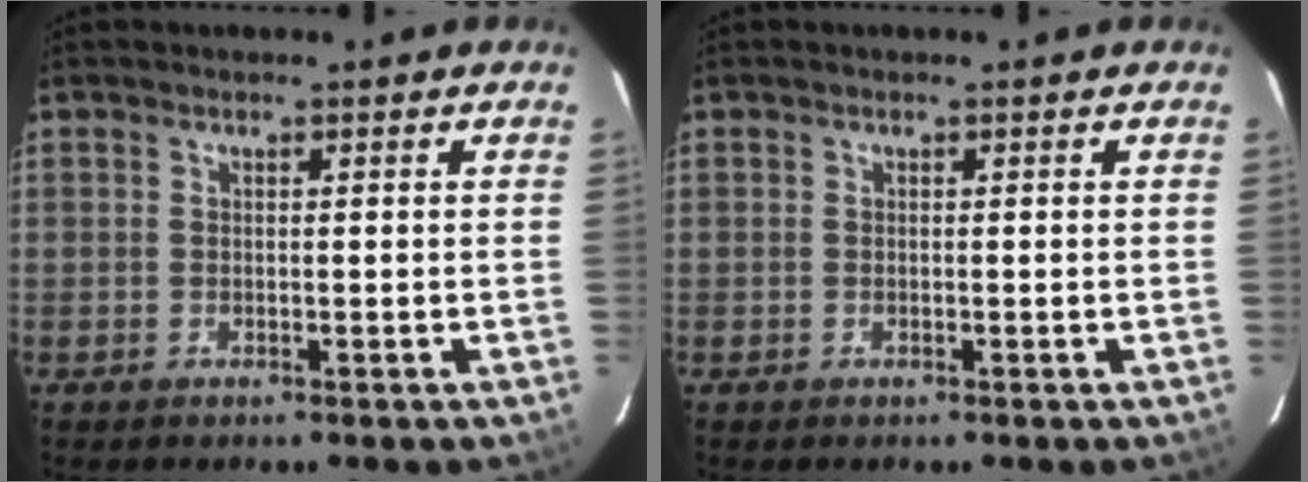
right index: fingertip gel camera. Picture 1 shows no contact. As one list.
[{"total": 0.0}]